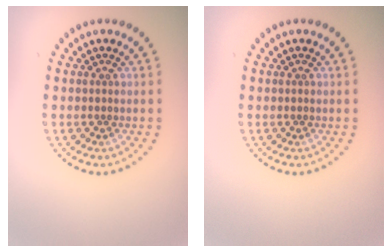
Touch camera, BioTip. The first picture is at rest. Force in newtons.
{"total": 0.0}